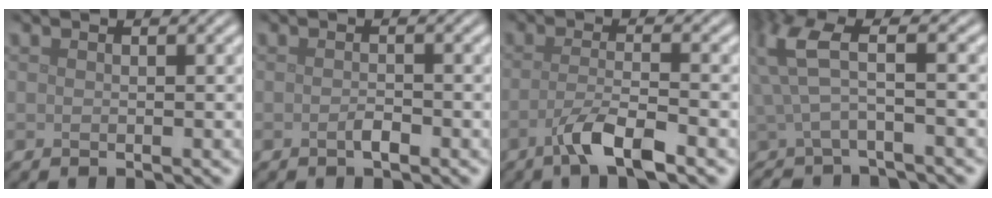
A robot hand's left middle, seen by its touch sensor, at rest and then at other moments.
{"total": 1.0, "force": [-0.5, 0.3, 0.8], "torque": [-0.016, 0.000, -0.009]}
{"total": 4.1, "force": [-2.3, 0.9, 3.3], "torque": [-0.063, 0.000, -0.053]}
{"total": 3.4, "force": [0.0, 0.7, 3.4], "torque": [-0.082, 0.000, -0.011]}